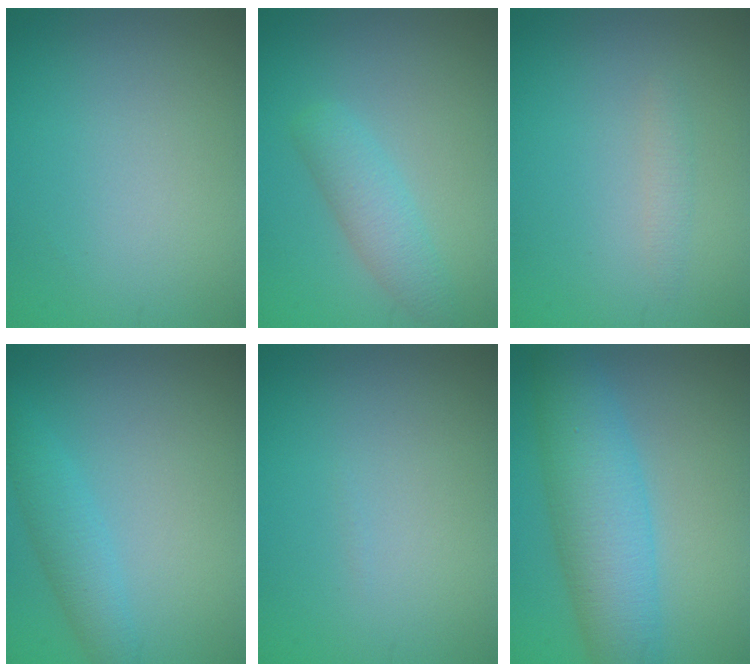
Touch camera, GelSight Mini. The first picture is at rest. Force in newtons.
{"total": 2.9, "press": 2.9, "slide": 0.1}
{"total": 0.9, "press": 0.9, "slide": 0.1}
{"total": 2.7, "press": 2.7, "slide": 0.1}
{"total": 0.0}
{"total": 7.2, "press": 7.2, "slide": 0.2}